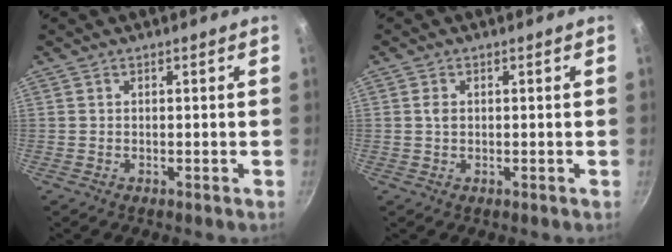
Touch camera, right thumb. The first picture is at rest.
{"total": 1.5, "force": [0.2, 1.0, 1.0], "torque": [-0.018, 0.000, 0.002]}